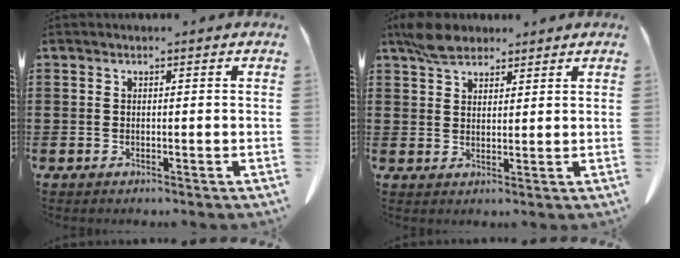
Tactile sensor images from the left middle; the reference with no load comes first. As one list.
[{"total": 4.7, "force": [3.8, 2.0, 1.9], "torque": [-0.038, 0.000, 0.071]}]